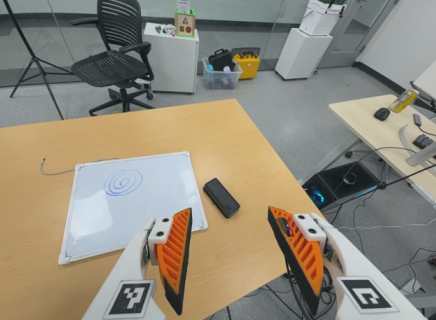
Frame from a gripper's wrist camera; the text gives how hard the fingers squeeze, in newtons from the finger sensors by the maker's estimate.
{"total": 0.0}